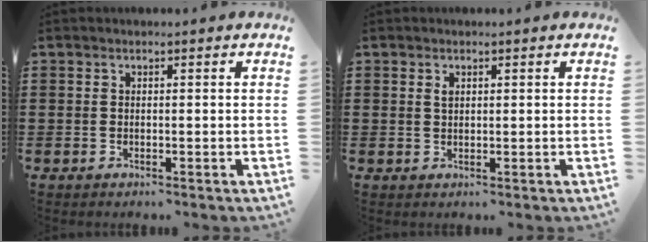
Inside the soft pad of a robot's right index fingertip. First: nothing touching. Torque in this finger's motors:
{"motor_torque": [0.01, 0.00, 0.00, 0.03]}